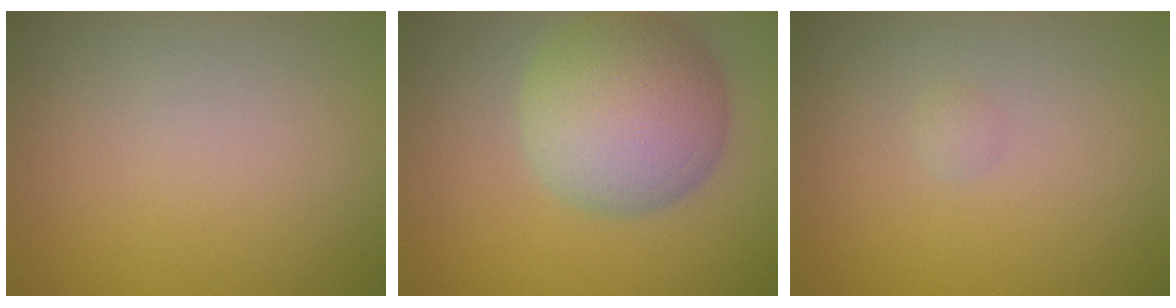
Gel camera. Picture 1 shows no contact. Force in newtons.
{"total": 8.5, "press": 8.5, "slide": 0.3}
{"total": 0.6, "press": 0.6, "slide": 0.0}